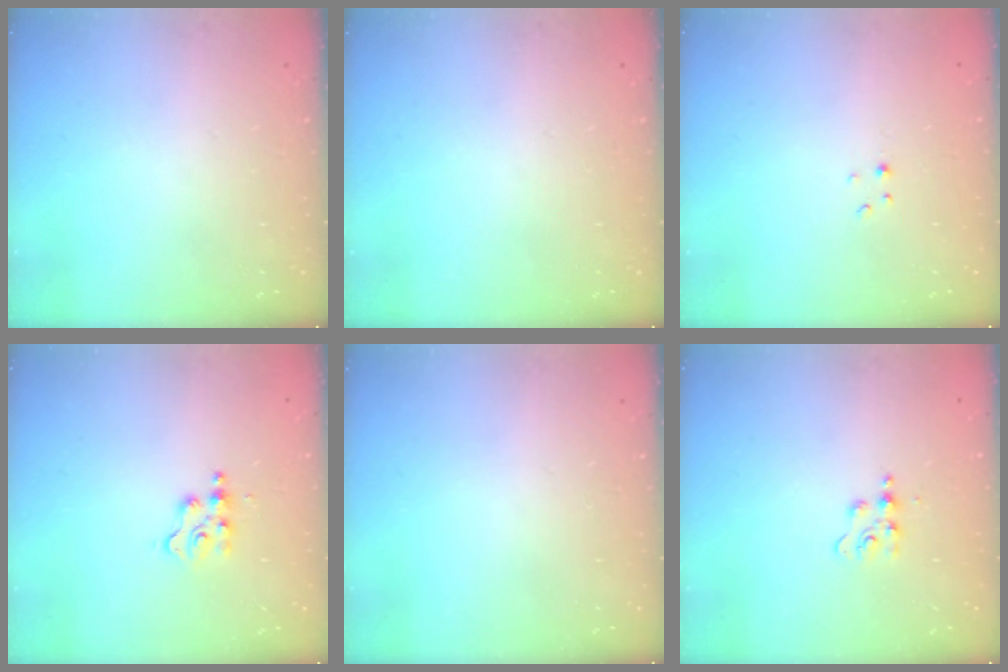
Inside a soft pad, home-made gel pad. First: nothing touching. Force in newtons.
{"total": 0.0}
{"total": 1.1, "press": 1.1, "slide": 0.2}
{"total": 3.9, "press": 3.8, "slide": 0.6}
{"total": 0.0}
{"total": 4.4, "press": 4.3, "slide": 0.7}